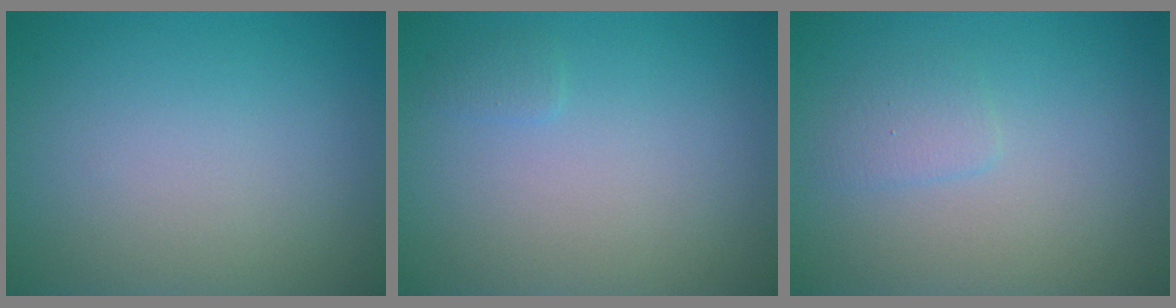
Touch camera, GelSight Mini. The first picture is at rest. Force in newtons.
{"total": 0.6, "press": 0.6, "slide": 0.0}
{"total": 1.3, "press": 1.3, "slide": 0.1}